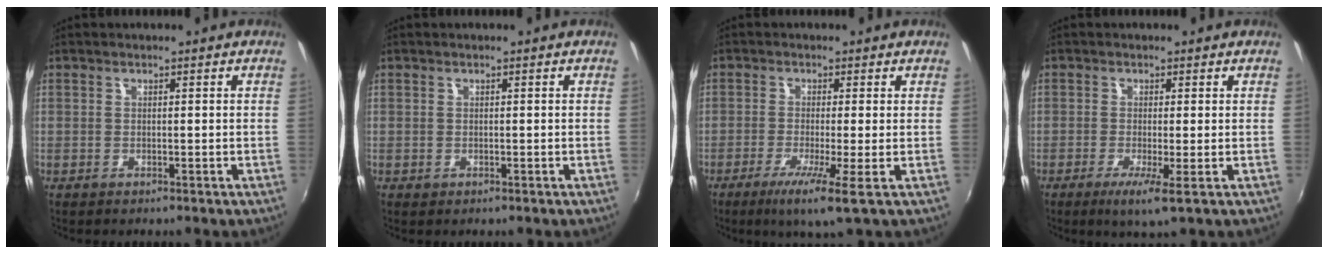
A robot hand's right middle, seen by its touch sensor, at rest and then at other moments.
{"total": 0.0}
{"total": 6.1, "force": [-2.4, -0.8, 5.5], "torque": [-0.120, -0.018, -0.048]}
{"total": 3.8, "force": [-1.4, -0.4, 3.5], "torque": [-0.076, -0.012, -0.028]}